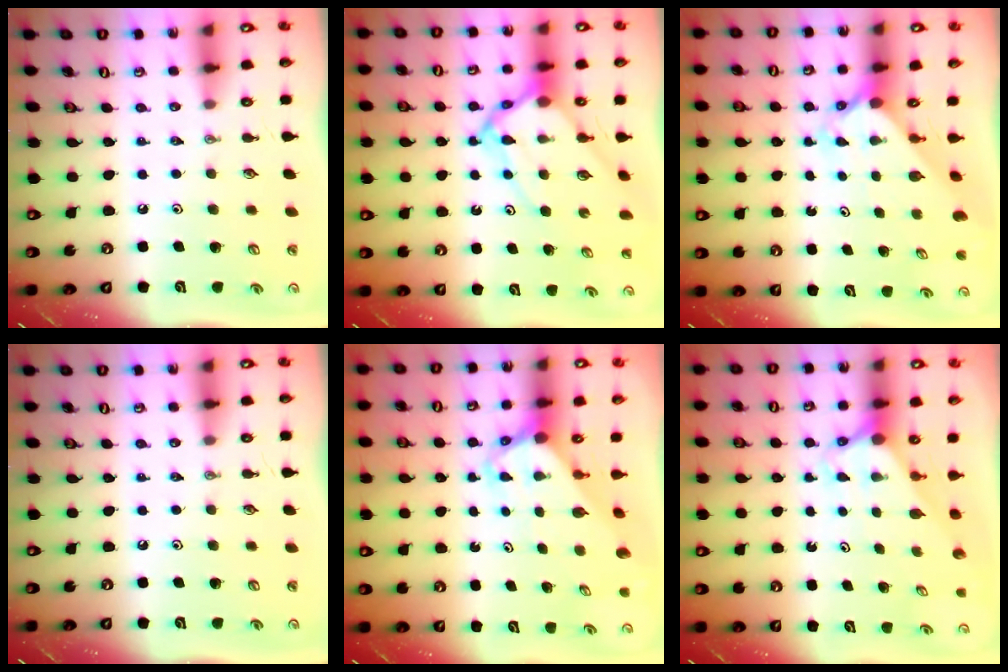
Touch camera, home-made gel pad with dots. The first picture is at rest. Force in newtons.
{"total": 9.7, "press": 9.7, "slide": 0.8}
{"total": 2.5, "press": 2.5, "slide": 0.3}
{"total": 0.0}
{"total": 3.7, "press": 3.7, "slide": 0.1}
{"total": 2.8, "press": 2.8, "slide": 0.0}